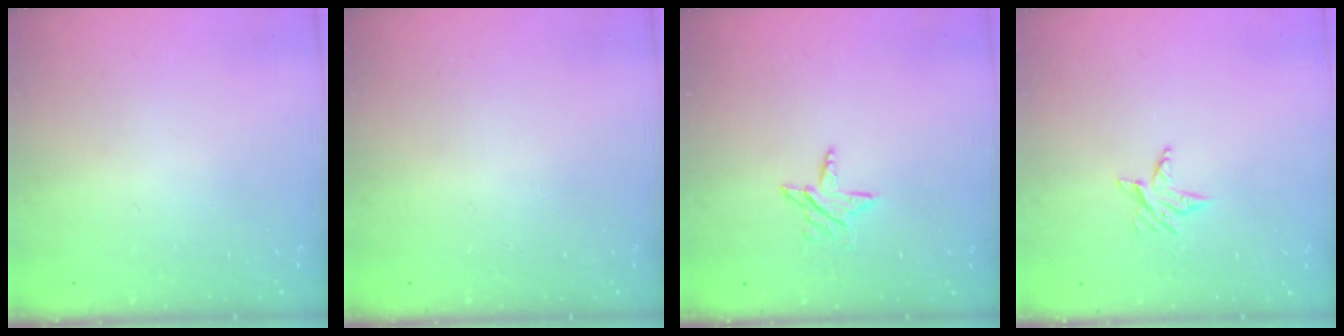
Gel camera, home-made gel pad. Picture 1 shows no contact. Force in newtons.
{"total": 0.0}
{"total": 5.2, "press": 5.2, "slide": 0.5}
{"total": 3.6, "press": 3.5, "slide": 0.5}